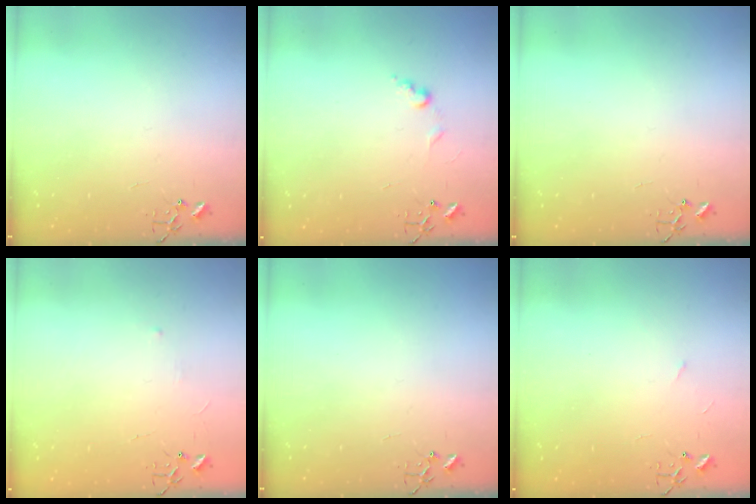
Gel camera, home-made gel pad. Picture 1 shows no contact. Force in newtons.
{"total": 6.0, "press": 5.9, "slide": 0.7}
{"total": 0.0}
{"total": 2.9, "press": 2.9, "slide": 0.4}
{"total": 0.0}
{"total": 2.6, "press": 2.6, "slide": 0.4}